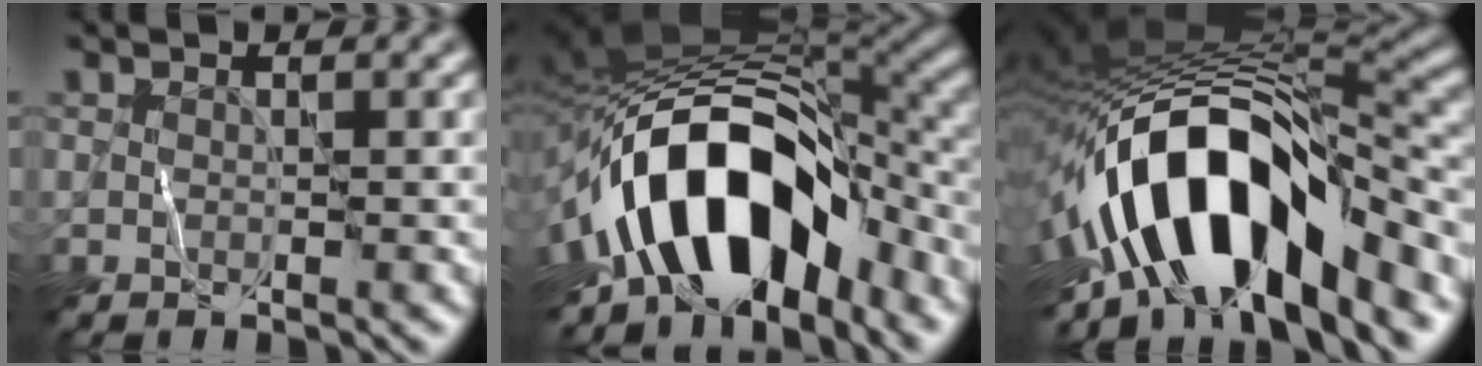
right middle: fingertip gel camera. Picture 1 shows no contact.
{"total": 13.6, "force": [-5.6, 7.6, 9.8], "torque": [-0.146, 0.012, -0.099]}
{"total": 15.4, "force": [-5.2, 6.7, 12.8], "torque": [-0.207, 0.014, -0.093]}